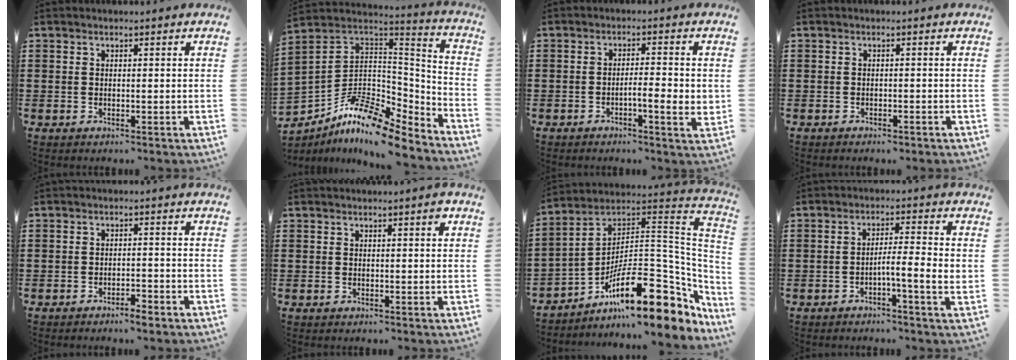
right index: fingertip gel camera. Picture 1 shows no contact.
{"total": 11.0, "force": [-8.3, 3.7, 6.2], "torque": [-0.134, 0.011, -0.164]}
{"total": 4.6, "force": [-1.0, 0.6, 4.4], "torque": [-0.076, -0.003, -0.018]}
{"total": 1.1, "force": [-1.0, 0.3, 0.0], "torque": [-0.005, 0.003, -0.023]}
{"total": 2.1, "force": [-2.0, 0.3, 0.4], "torque": [-0.014, 0.001, -0.041]}
{"total": 1.0, "force": [0.4, 0.1, 0.9], "torque": [-0.016, 0.004, 0.006]}
{"total": 18.6, "force": [-9.8, 6.6, 14.4], "torque": [-0.238, 0.015, -0.166]}
{"total": 4.8, "force": [-1.3, 0.0, 4.6], "torque": [-0.080, -0.006, -0.025]}